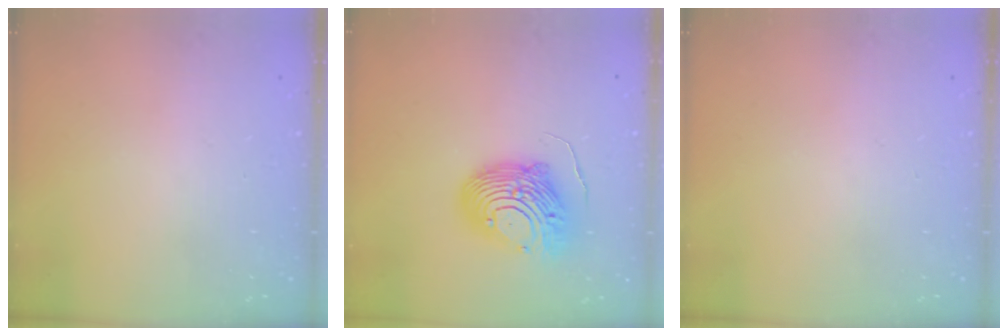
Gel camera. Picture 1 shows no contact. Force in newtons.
{"total": 12.3, "press": 12.2, "slide": 1.2}
{"total": 0.0}